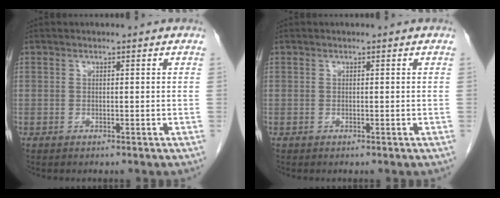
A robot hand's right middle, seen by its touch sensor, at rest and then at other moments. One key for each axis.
{"total": 0.0}